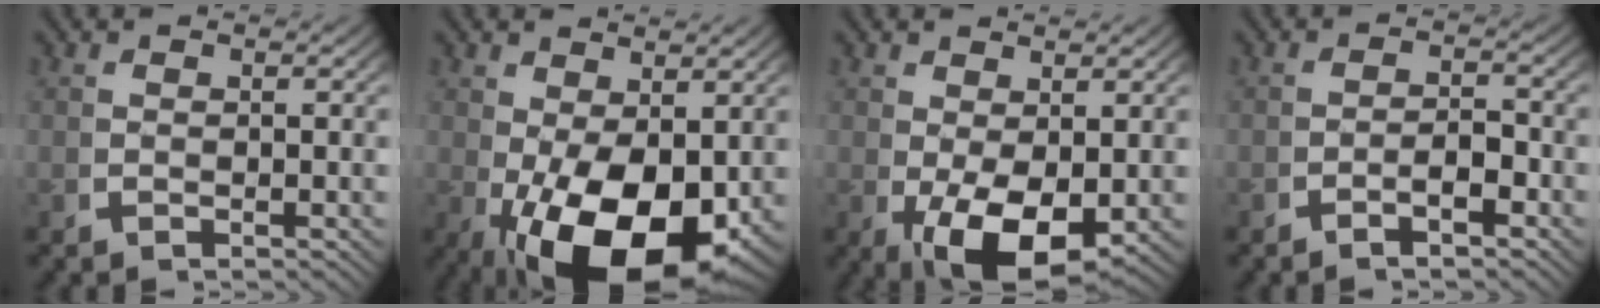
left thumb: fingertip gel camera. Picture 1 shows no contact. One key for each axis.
{"total": 12.4, "fx": -3.0, "fy": 7.4, "fz": 9.5, "tx": -0.158, "ty": -0.062, "tz": -0.013}
{"total": 6.3, "fx": -1.2, "fy": 3.6, "fz": 5.0, "tx": -0.091, "ty": -0.034, "tz": -0.001}
{"total": 2.3, "fx": -1.3, "fy": 0.7, "fz": 1.7, "tx": -0.030, "ty": -0.003, "tz": -0.027}